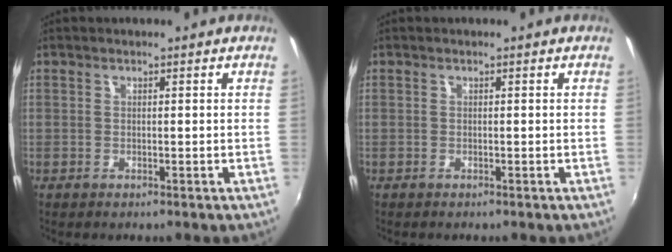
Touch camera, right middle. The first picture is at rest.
{"total": 0.0}